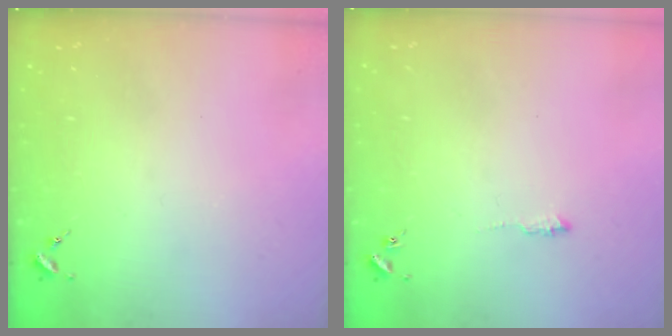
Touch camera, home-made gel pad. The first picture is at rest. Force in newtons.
{"total": 4.6, "press": 4.5, "slide": 0.5}